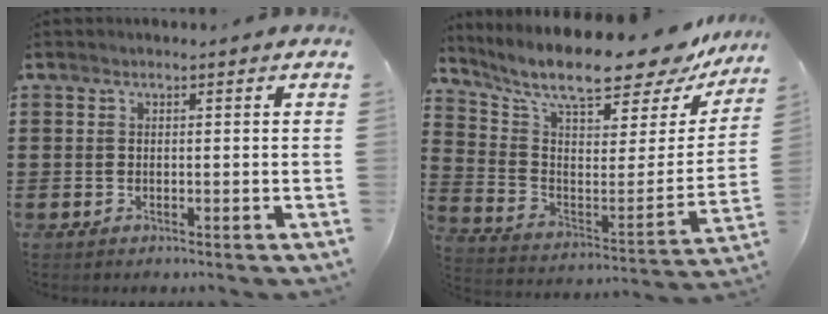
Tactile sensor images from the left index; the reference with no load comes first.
{"total": 11.3, "force": [9.6, 1.7, 5.7], "torque": [-0.136, -0.074, 0.161]}